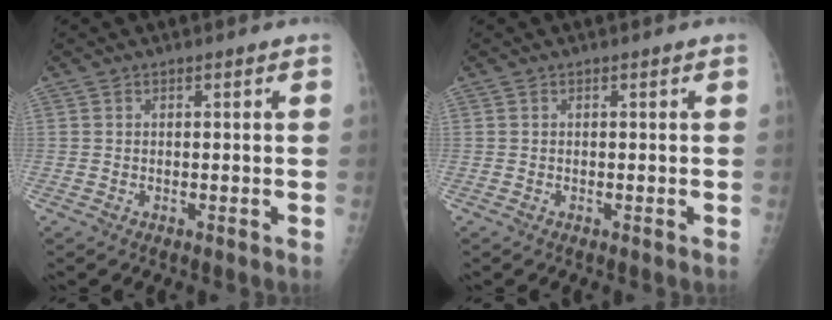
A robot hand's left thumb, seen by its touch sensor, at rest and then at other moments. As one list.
[{"total": 0.0}]